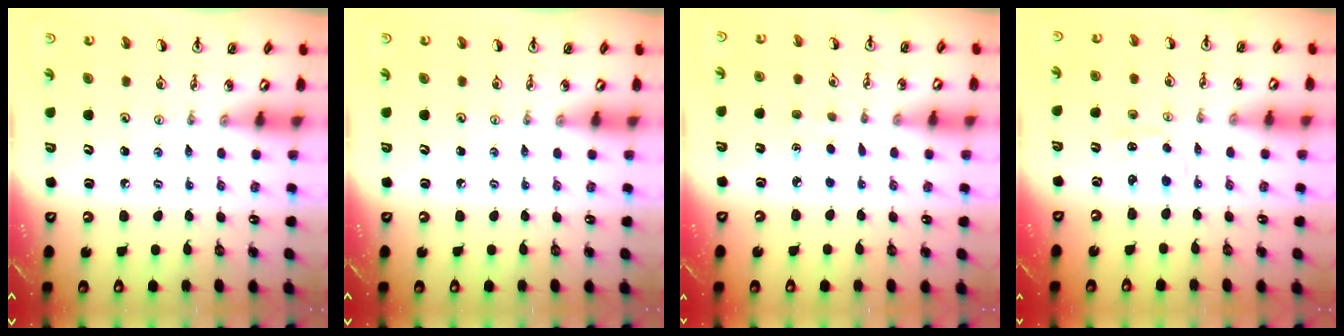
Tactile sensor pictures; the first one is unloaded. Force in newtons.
{"total": 0.0}
{"total": 1.4, "press": 1.4, "slide": 0.2}
{"total": 1.5, "press": 1.5, "slide": 0.2}